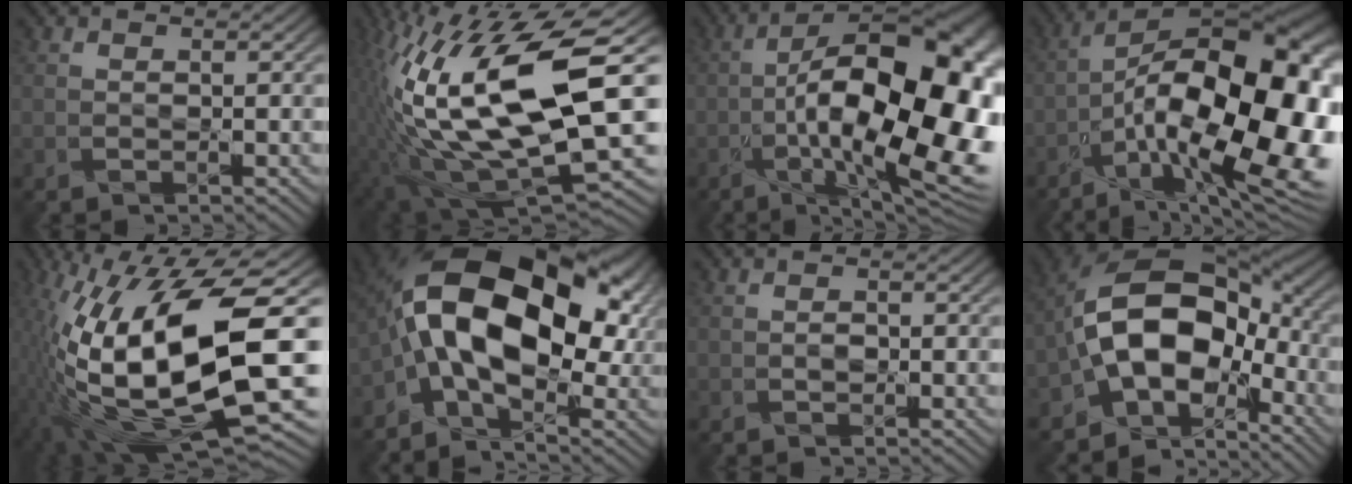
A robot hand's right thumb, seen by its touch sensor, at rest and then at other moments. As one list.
[{"total": 19.4, "force": [0.5, 7.6, 17.9], "torque": [-0.364, -0.011, 0.011]}, {"total": 21.1, "force": [-3.8, 8.6, 18.9], "torque": [-0.275, 0.006, -0.067]}, {"total": 22.2, "force": [-6.1, 9.3, 19.2], "torque": [-0.276, -0.005, -0.102]}, {"total": 20.1, "force": [-1.9, 7.5, 18.6], "torque": [-0.359, -0.041, -0.011]}, {"total": 17.7, "force": [-0.5, 10.7, 14.0], "torque": [-0.241, 0.005, -0.019]}, {"total": 1.2, "force": [-0.3, 0.9, 0.7], "torque": [-0.009, 0.001, -0.003]}, {"total": 13.8, "force": [-4.3, 8.8, 9.8], "torque": [-0.156, 0.006, -0.094]}]